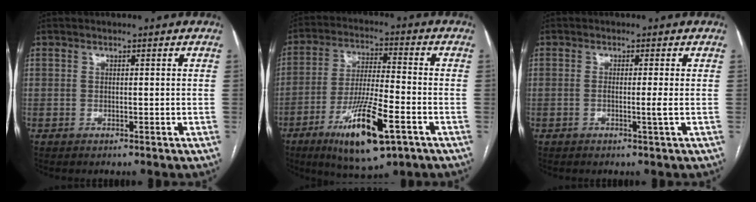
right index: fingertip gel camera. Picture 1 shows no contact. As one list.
[{"total": 14.7, "force": [-7.1, 2.7, 12.5], "torque": [-0.233, -0.020, -0.116]}, {"total": 3.3, "force": [-0.9, -1.0, 3.0], "torque": [-0.056, -0.006, -0.015]}]